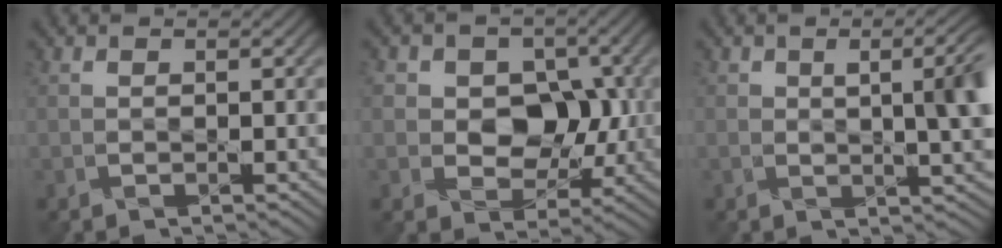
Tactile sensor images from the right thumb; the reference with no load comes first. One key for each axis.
{"total": 7.4, "fx": 0.4, "fy": 6.3, "fz": 3.9, "tx": -0.063, "ty": 0.005, "tz": -0.005}
{"total": 5.4, "fx": 1.1, "fy": 2.2, "fz": 4.9, "tx": -0.062, "ty": 0.003, "tz": 0.016}